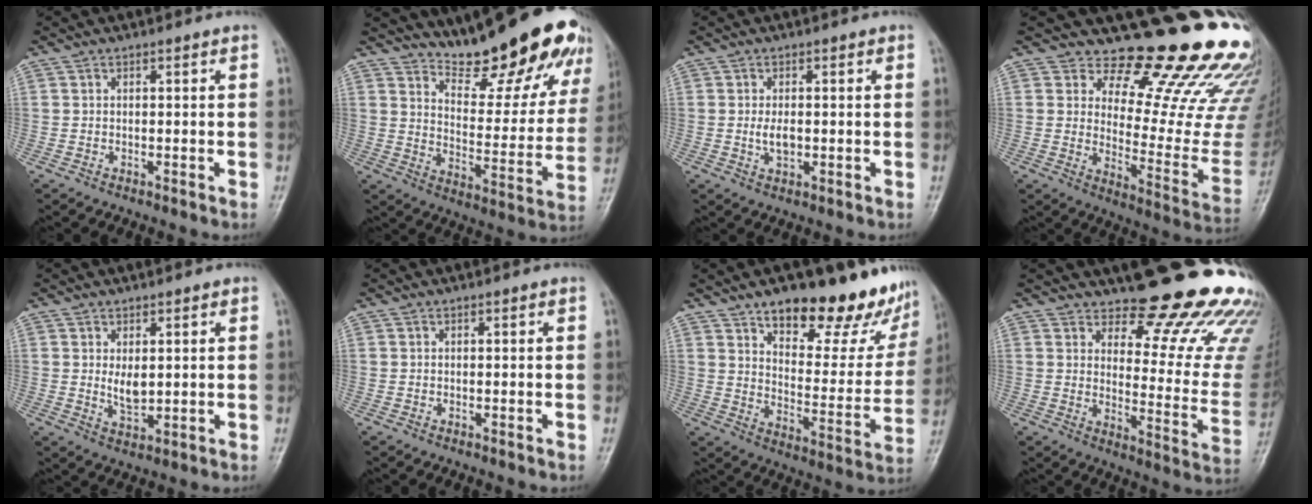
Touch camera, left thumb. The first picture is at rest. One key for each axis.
{"total": 22.1, "fx": 18.5, "fy": 5.5, "fz": 10.6, "tx": -0.107, "ty": -0.132, "tz": 0.254}
{"total": 2.9, "fx": -0.1, "fy": 1.7, "fz": 2.4, "tx": -0.044, "ty": -0.004, "tz": -0.002}
{"total": 22.5, "fx": 18.5, "fy": 6.8, "fz": 10.7, "tx": -0.091, "ty": -0.163, "tz": 0.231}
{"total": 3.9, "fx": 0.9, "fy": 2.2, "fz": 3.1, "tx": -0.044, "ty": -0.014, "tz": 0.020}
{"total": 0.0}
{"total": 22.8, "fx": 16.2, "fy": 8.8, "fz": 13.3, "tx": -0.129, "ty": -0.096, "tz": 0.228}
{"total": 19.2, "fx": 16.3, "fy": 5.3, "fz": 8.6, "tx": -0.055, "ty": -0.155, "tz": 0.196}